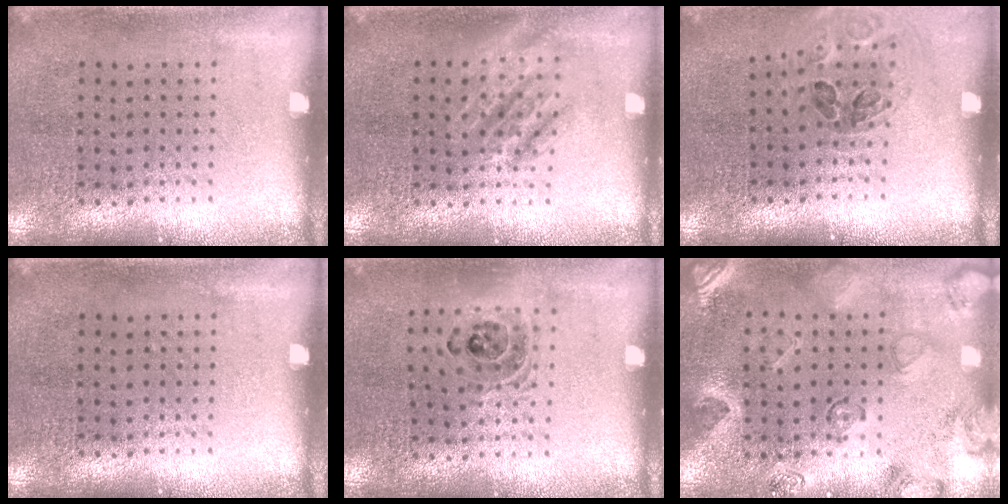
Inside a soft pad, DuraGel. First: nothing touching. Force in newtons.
{"total": 1.2, "press": 1.2, "slide": 0.2}
{"total": 0.9, "press": 0.9, "slide": 0.2}
{"total": 0.0}
{"total": 1.2, "press": 1.1, "slide": 0.6}
{"total": 2.3, "press": 1.9, "slide": 1.3}